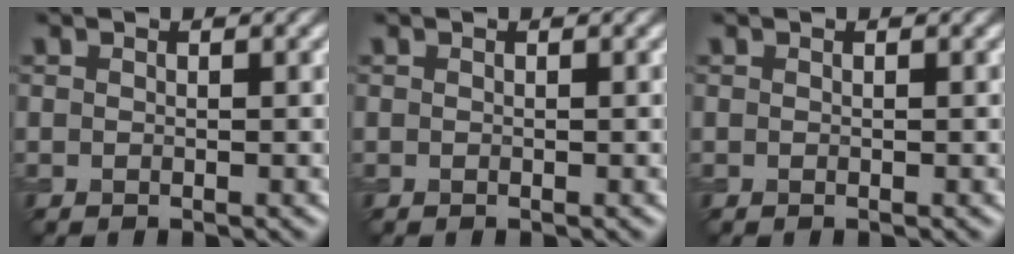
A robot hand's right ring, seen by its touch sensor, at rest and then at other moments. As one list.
[{"total": 0.0}, {"total": 0.0}]